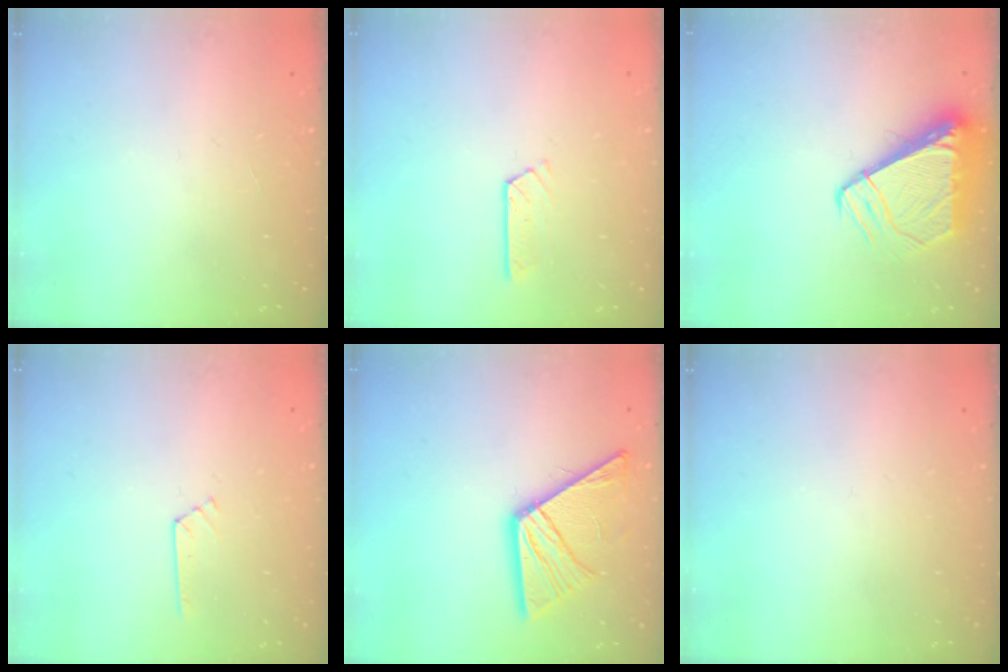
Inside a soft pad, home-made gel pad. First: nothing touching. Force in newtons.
{"total": 4.5, "press": 4.4, "slide": 0.4}
{"total": 9.1, "press": 9.1, "slide": 1.1}
{"total": 2.8, "press": 2.8, "slide": 0.4}
{"total": 13.1, "press": 13.0, "slide": 1.2}
{"total": 0.0}